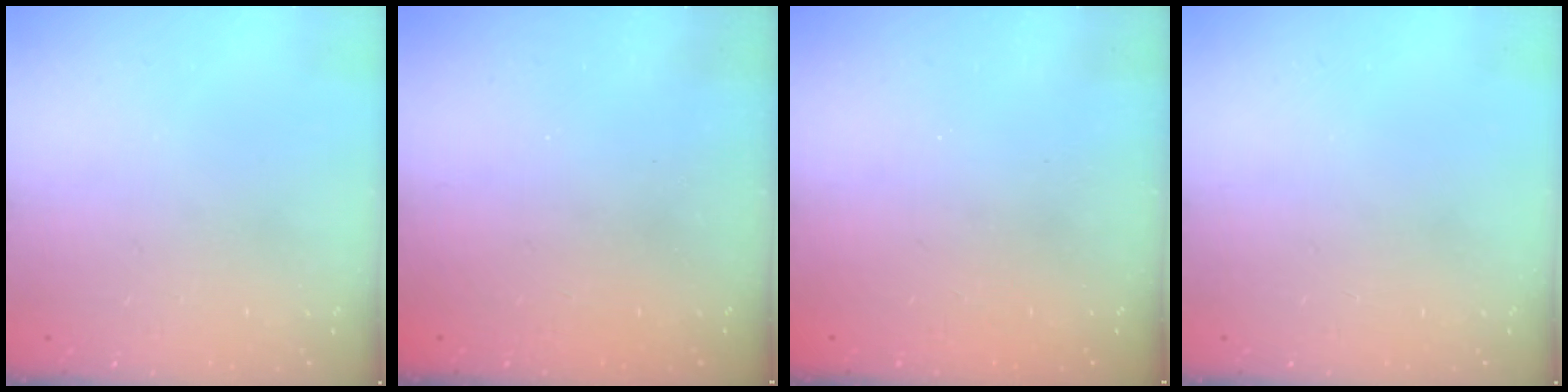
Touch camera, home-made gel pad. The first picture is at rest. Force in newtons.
{"total": 2.4, "press": 2.3, "slide": 0.8}
{"total": 2.4, "press": 2.2, "slide": 0.8}
{"total": 0.0}